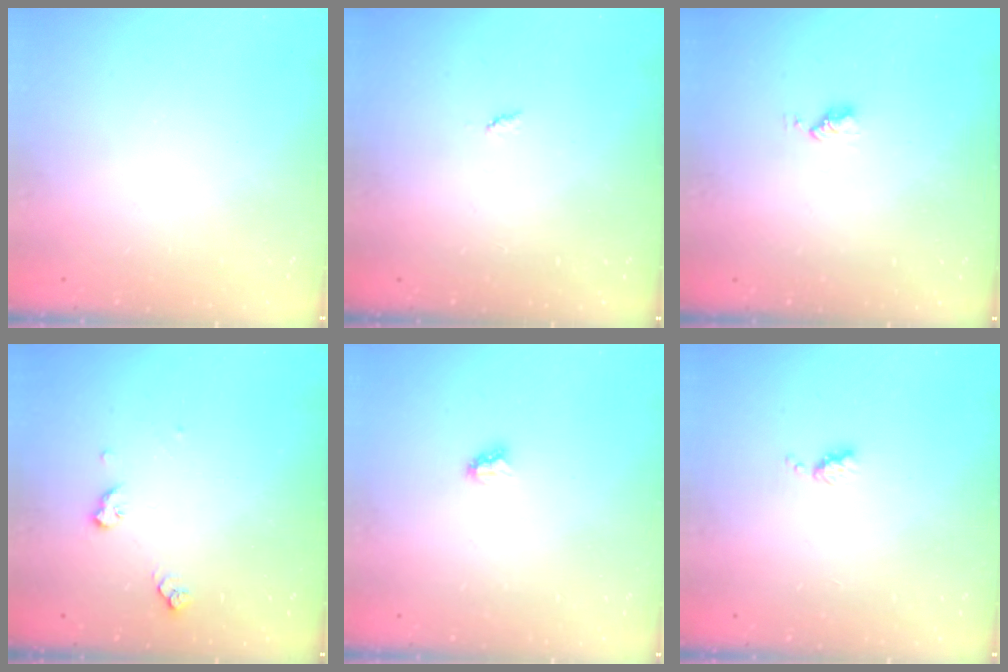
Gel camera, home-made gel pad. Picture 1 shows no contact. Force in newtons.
{"total": 3.9, "press": 3.8, "slide": 0.5}
{"total": 2.8, "press": 2.8, "slide": 0.4}
{"total": 6.0, "press": 5.7, "slide": 1.7}
{"total": 2.8, "press": 2.8, "slide": 0.3}
{"total": 3.9, "press": 3.9, "slide": 0.5}